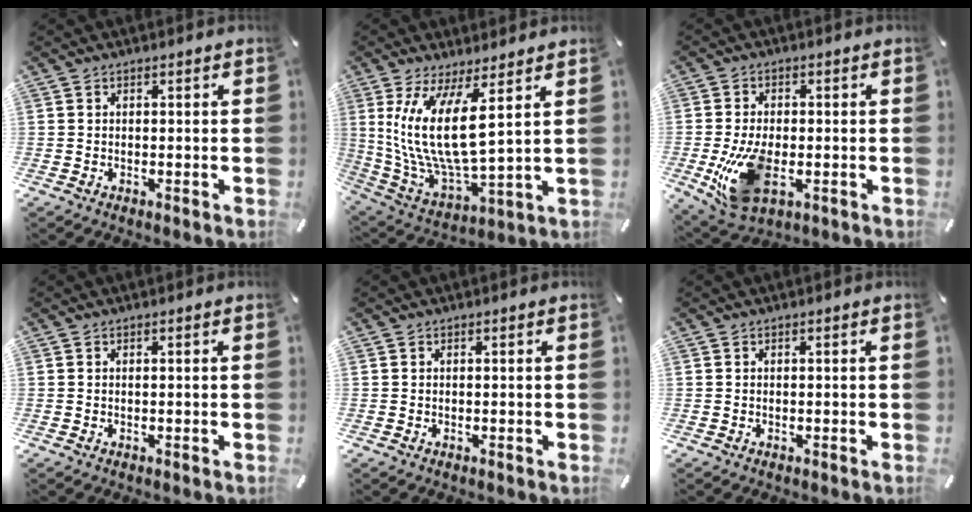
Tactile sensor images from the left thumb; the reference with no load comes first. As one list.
[{"total": 15.4, "force": [5.3, 4.9, 13.6], "torque": [-0.308, -0.038, 0.088]}, {"total": 12.6, "force": [-2.2, 7.4, 9.9], "torque": [-0.198, -0.014, -0.034]}, {"total": 0.0}, {"total": 0.0}, {"total": 0.0}]